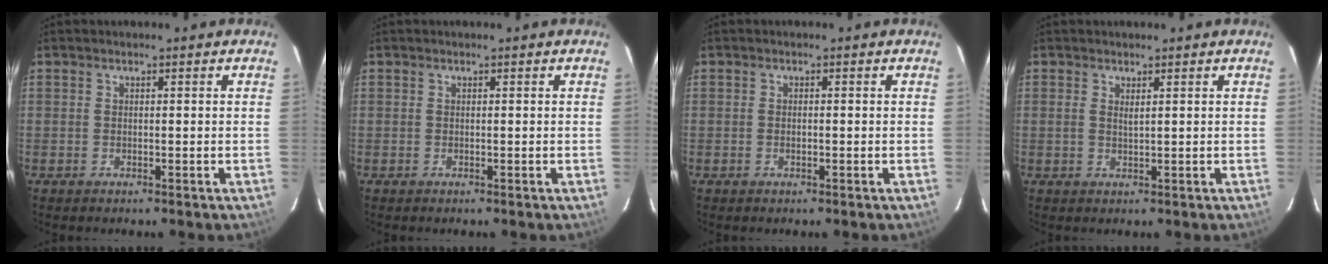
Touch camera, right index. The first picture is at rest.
{"total": 0.0}
{"total": 0.6, "force": [-0.2, 0.3, 0.5], "torque": [-0.009, -0.001, -0.004]}
{"total": 1.1, "force": [0.6, 0.1, 0.9], "torque": [-0.019, -0.001, 0.009]}